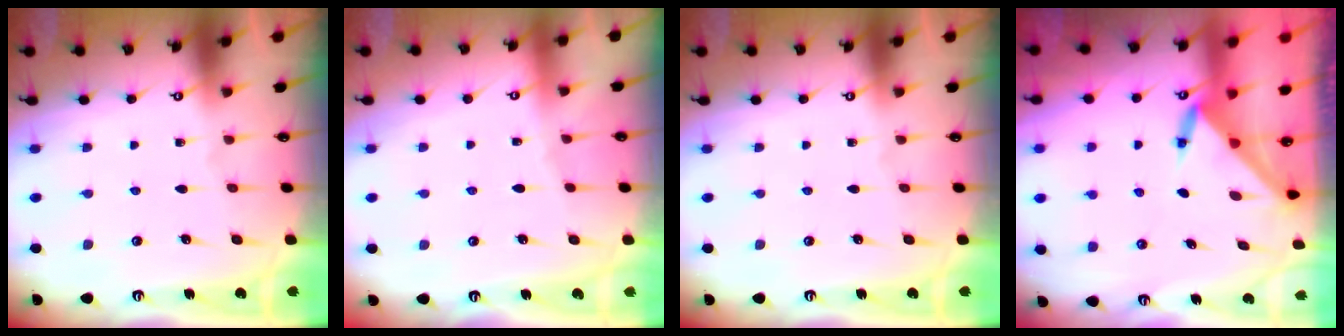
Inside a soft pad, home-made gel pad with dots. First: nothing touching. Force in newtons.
{"total": 2.4, "press": 2.4, "slide": 0.4}
{"total": 0.0}
{"total": 3.5, "press": 3.4, "slide": 0.3}